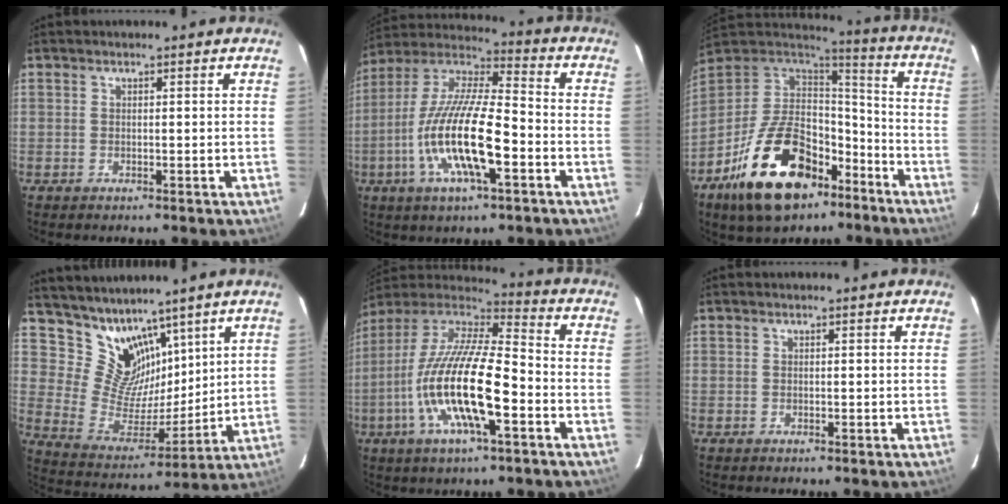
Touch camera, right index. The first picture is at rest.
{"total": 18.5, "force": [-6.0, 4.8, 16.8], "torque": [-0.333, -0.013, -0.123]}
{"total": 24.6, "force": [-13.5, 13.6, 15.4], "torque": [-0.306, 0.007, -0.210]}
{"total": 12.8, "force": [10.0, 7.2, 3.6], "torque": [-0.069, -0.005, 0.207]}
{"total": 20.9, "force": [-6.7, 5.3, 19.1], "torque": [-0.362, -0.025, -0.135]}
{"total": 0.0}